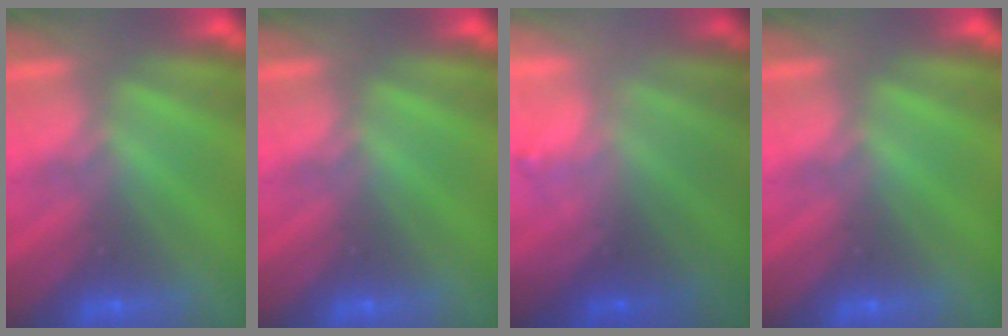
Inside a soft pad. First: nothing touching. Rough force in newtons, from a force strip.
{"total": 0.0}
{"total": 7.7}
{"total": 0.0}